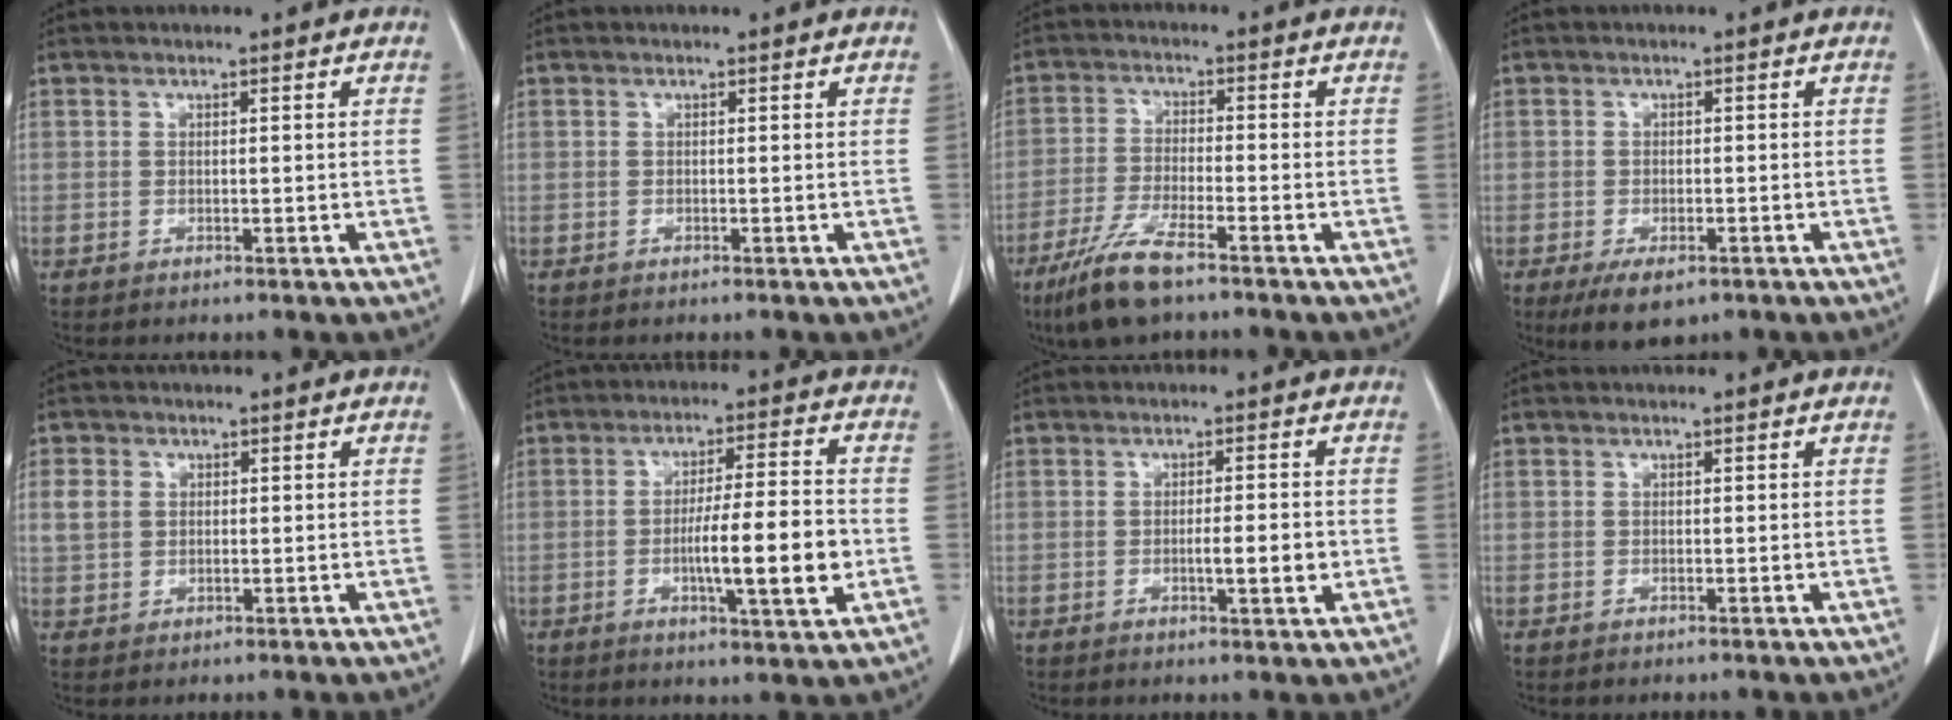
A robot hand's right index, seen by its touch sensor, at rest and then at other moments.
{"total": 0.0}
{"total": 8.3, "force": [-5.8, 1.1, 5.8], "torque": [-0.125, -0.021, -0.107]}
{"total": 5.0, "force": [-3.2, 2.3, 3.1], "torque": [-0.053, -0.006, -0.047]}
{"total": 3.3, "force": [0.8, 2.7, 1.7], "torque": [-0.038, 0.010, 0.019]}
{"total": 10.9, "force": [-2.3, 0.7, 10.7], "torque": [-0.171, -0.003, -0.039]}
{"total": 4.1, "force": [-0.8, 0.4, 4.0], "torque": [-0.064, -0.004, -0.010]}
{"total": 0.0}